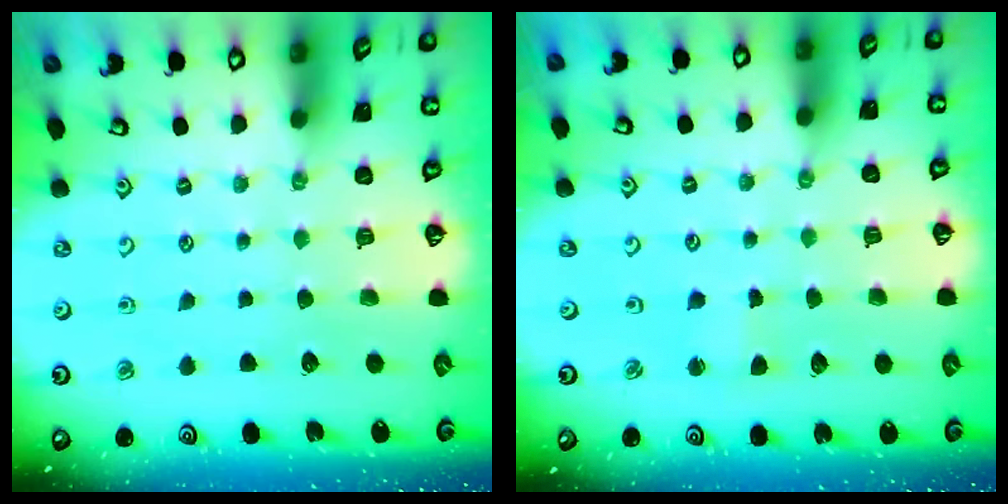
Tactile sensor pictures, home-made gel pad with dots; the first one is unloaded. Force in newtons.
{"total": 2.2, "press": 2.2, "slide": 0.2}